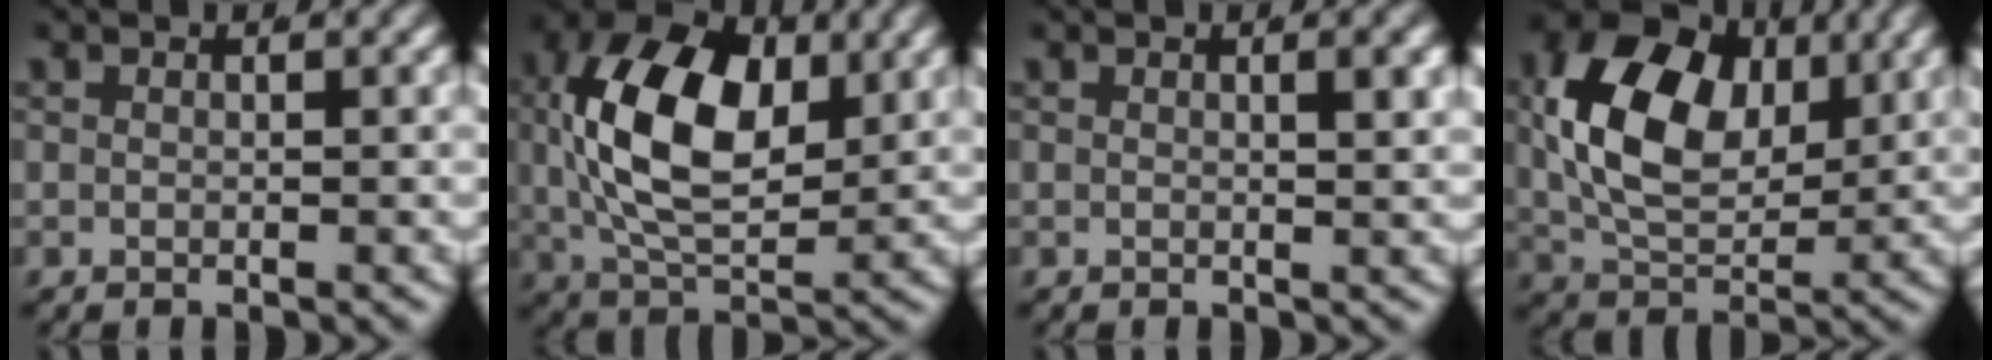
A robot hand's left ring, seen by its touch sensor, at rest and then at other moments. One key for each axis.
{"total": 10.5, "fx": 1.7, "fy": 5.9, "fz": 8.6, "tx": -0.168, "ty": -0.011, "tz": 0.037}
{"total": 1.1, "fx": 0.3, "fy": -0.3, "fz": 1.0, "tx": -0.011, "ty": 0.000, "tz": 0.007}
{"total": 10.4, "fx": 2.3, "fy": 6.8, "fz": 7.5, "tx": -0.154, "ty": -0.014, "tz": 0.051}